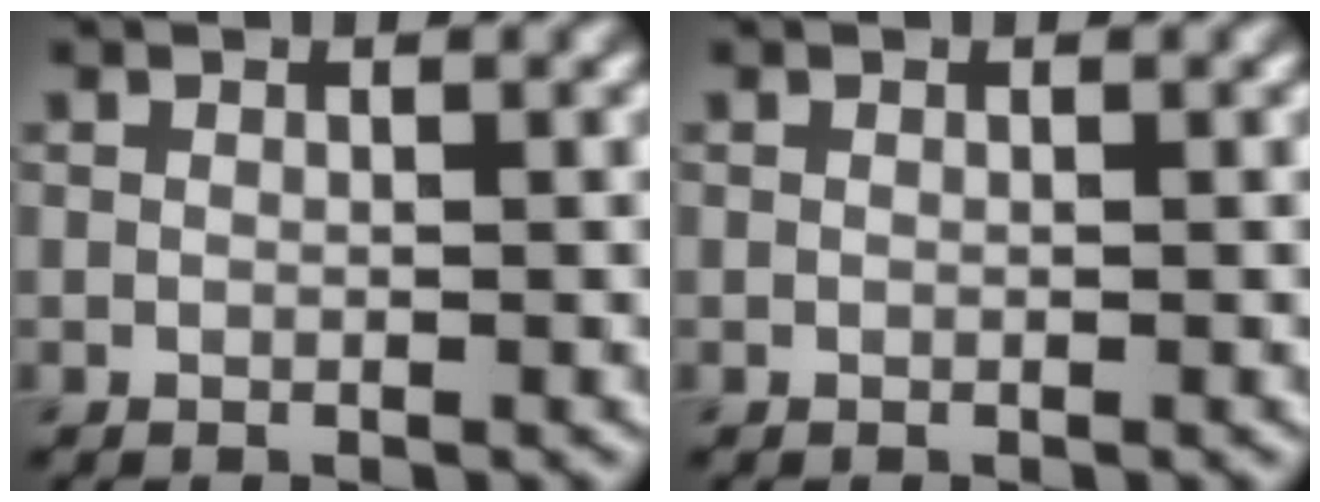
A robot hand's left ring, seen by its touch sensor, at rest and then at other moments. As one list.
[{"total": 0.0}]